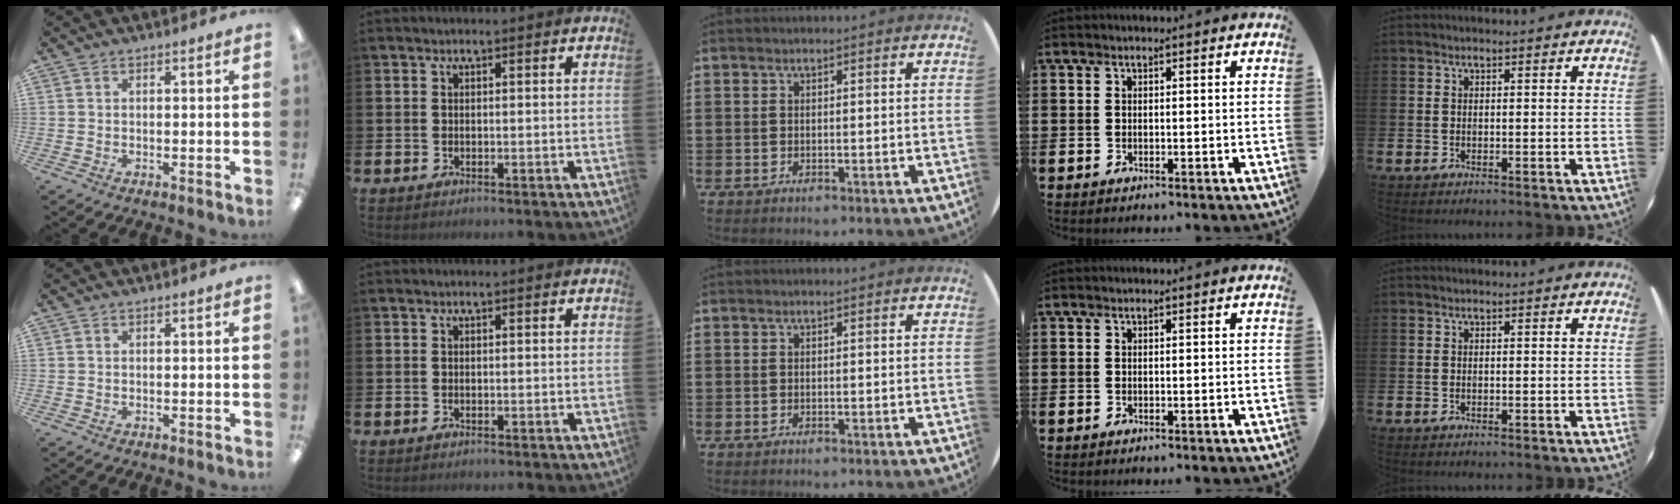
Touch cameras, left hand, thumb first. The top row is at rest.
{}